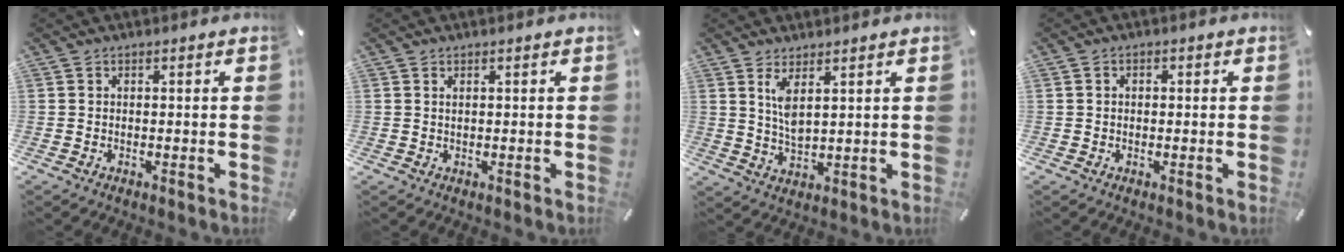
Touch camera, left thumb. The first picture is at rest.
{"total": 0.7, "force": [0.2, 0.2, 0.6], "torque": [-0.012, -0.001, 0.004]}
{"total": 5.3, "force": [2.9, 1.7, 4.1], "torque": [-0.089, -0.016, 0.048]}
{"total": 1.2, "force": [-0.1, 1.1, 0.5], "torque": [-0.010, 0.006, -0.005]}